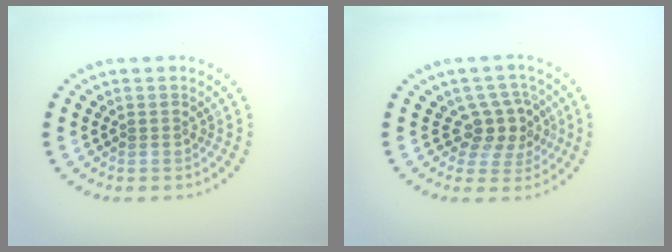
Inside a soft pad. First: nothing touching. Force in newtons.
{"total": 3.2, "press": 2.7, "slide": 1.6}